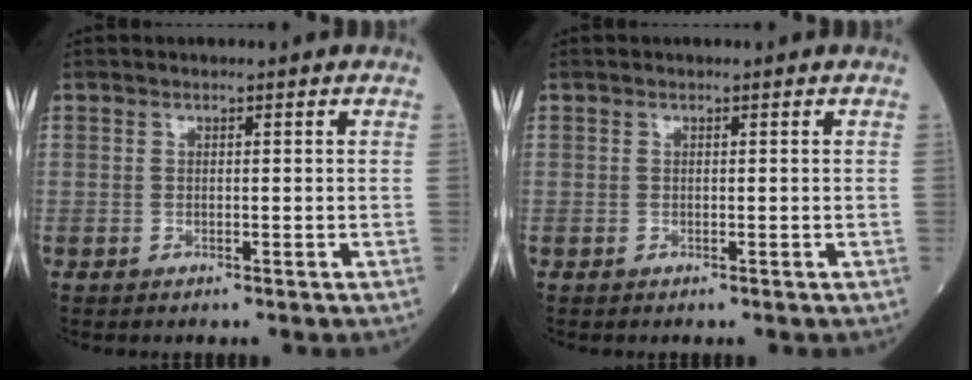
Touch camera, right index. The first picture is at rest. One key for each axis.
{"total": 0.0}